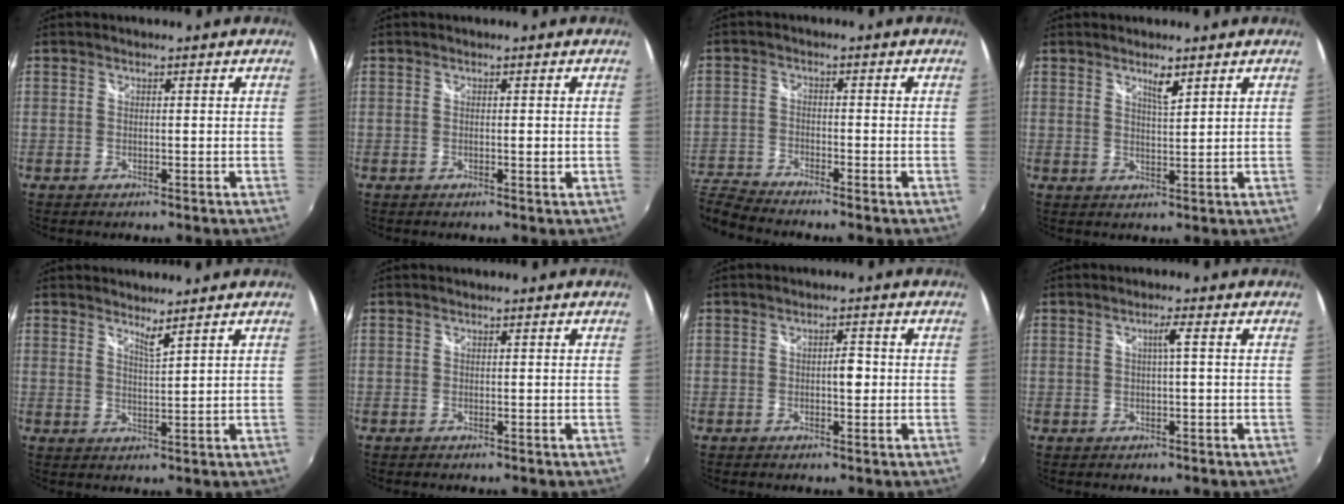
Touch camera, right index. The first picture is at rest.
{"total": 0.7, "force": [0.2, 0.2, 0.6], "torque": [-0.009, 0.003, 0.005]}
{"total": 8.0, "force": [-7.7, 0.6, 2.3], "torque": [-0.074, -0.017, -0.157]}
{"total": 2.9, "force": [2.0, 0.1, 2.0], "torque": [-0.032, -0.001, 0.034]}
{"total": 2.6, "force": [2.2, -0.7, 1.2], "torque": [-0.022, -0.006, 0.033]}
{"total": 0.0}
{"total": 2.0, "force": [-0.1, 1.0, 1.8], "torque": [-0.029, 0.007, -0.001]}
{"total": 2.0, "force": [0.2, -0.7, 1.8], "torque": [-0.033, 0.002, 0.003]}